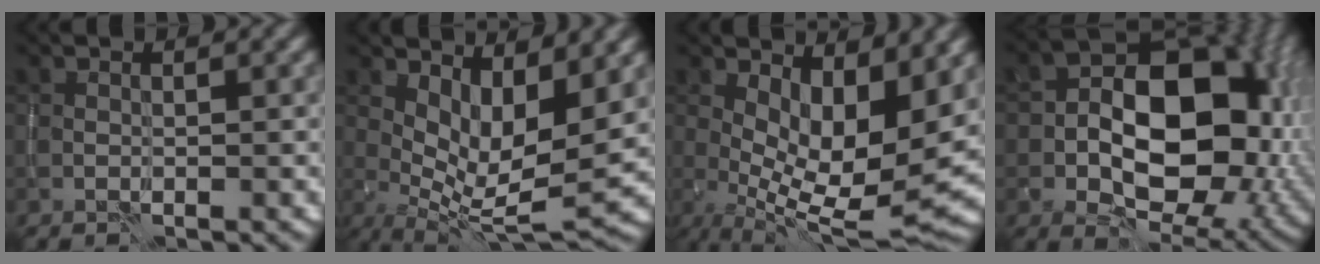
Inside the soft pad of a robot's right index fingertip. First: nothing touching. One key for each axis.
{"total": 7.5, "fx": 1.9, "fy": 2.7, "fz": 6.7, "tx": -0.120, "ty": -0.015, "tz": 0.041}
{"total": 9.7, "fx": 1.5, "fy": 3.7, "fz": 8.9, "tx": -0.152, "ty": -0.012, "tz": 0.027}
{"total": 13.9, "fx": -1.0, "fy": 9.3, "fz": 10.4, "tx": -0.127, "ty": 0.012, "tz": -0.024}